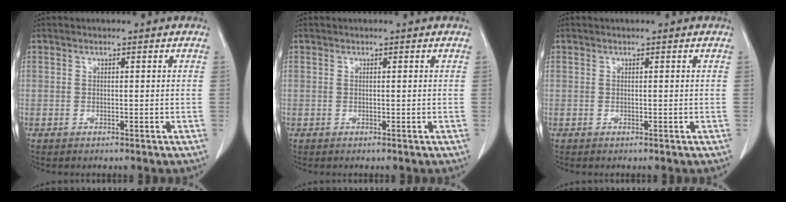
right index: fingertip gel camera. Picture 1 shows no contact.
{"total": 0.0}
{"total": 0.0}